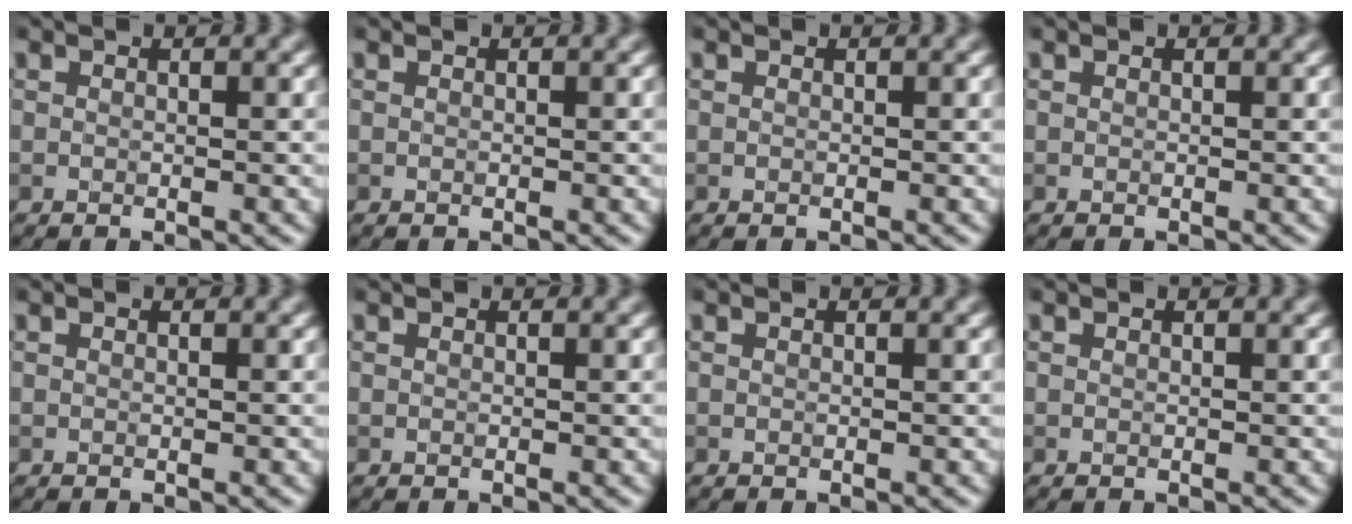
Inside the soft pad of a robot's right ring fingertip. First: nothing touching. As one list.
[{"total": 0.0}, {"total": 0.0}, {"total": 0.0}, {"total": 0.0}, {"total": 0.0}, {"total": 0.0}, {"total": 0.0}]